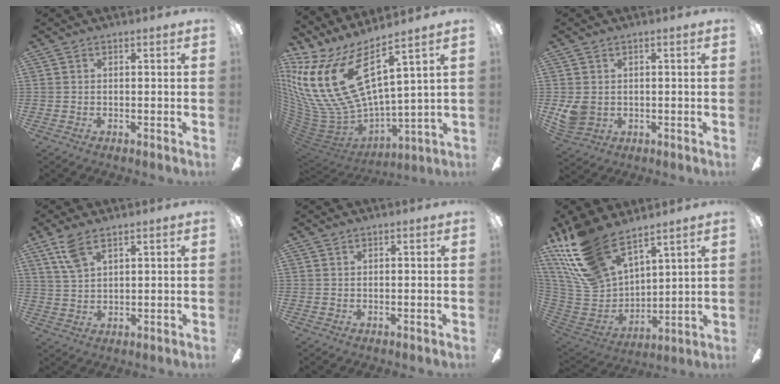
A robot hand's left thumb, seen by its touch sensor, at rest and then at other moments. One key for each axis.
{"total": 22.2, "fx": 11.1, "fy": 10.0, "fz": 16.4, "tx": -0.357, "ty": -0.096, "tz": 0.208}
{"total": 5.1, "fx": 0.4, "fy": 4.4, "fz": 2.5, "tx": -0.052, "ty": 0.003, "tz": 0.012}
{"total": 6.1, "fx": 4.2, "fy": 2.2, "fz": 3.8, "tx": -0.086, "ty": -0.008, "tz": 0.079}
{"total": 0.0}
{"total": 20.2, "fx": 14.8, "fy": 8.8, "fz": 10.6, "tx": -0.261, "ty": -0.084, "tz": 0.272}